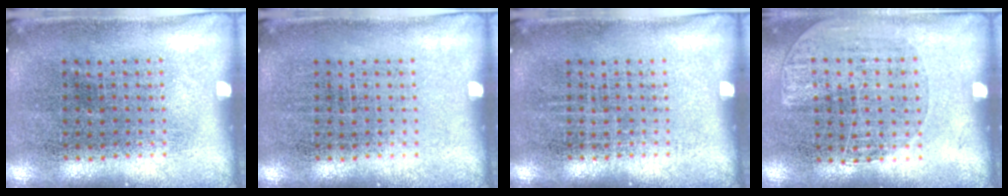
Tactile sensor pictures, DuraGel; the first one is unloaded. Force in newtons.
{"total": 0.0}
{"total": 0.0}
{"total": 1.1, "press": 0.9, "slide": 0.5}